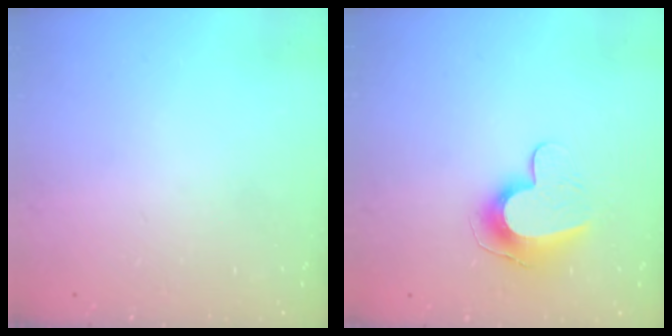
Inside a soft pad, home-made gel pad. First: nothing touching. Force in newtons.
{"total": 11.8, "press": 11.8, "slide": 0.6}